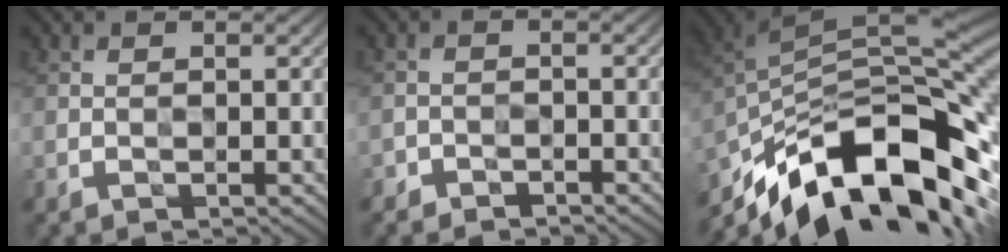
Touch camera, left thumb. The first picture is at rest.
{"total": 1.9, "force": [-1.7, 0.9, 0.0], "torque": [0.005, 0.003, -0.035]}
{"total": 17.3, "force": [-9.7, 6.8, 12.6], "torque": [-0.235, -0.004, -0.174]}